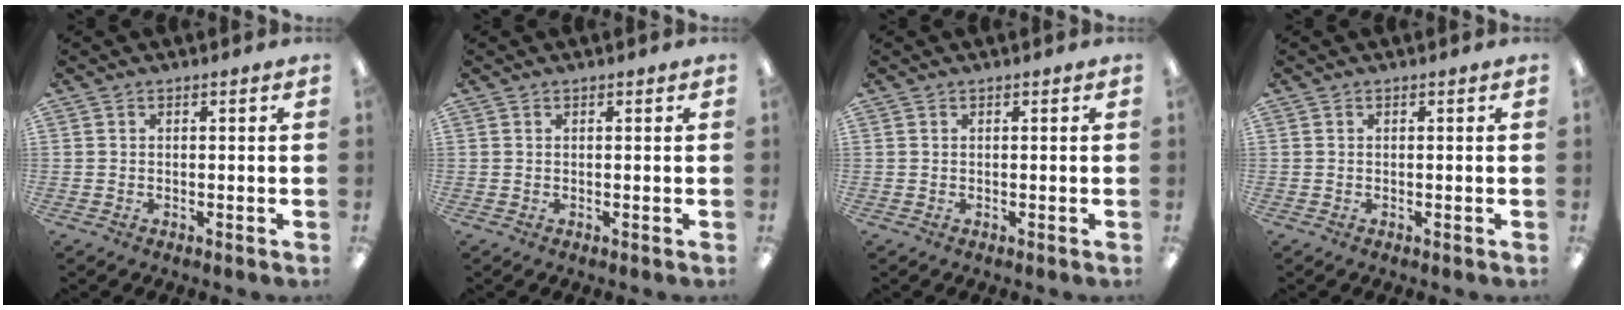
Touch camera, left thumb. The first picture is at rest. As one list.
[{"total": 0.0}, {"total": 0.0}, {"total": 0.0}]